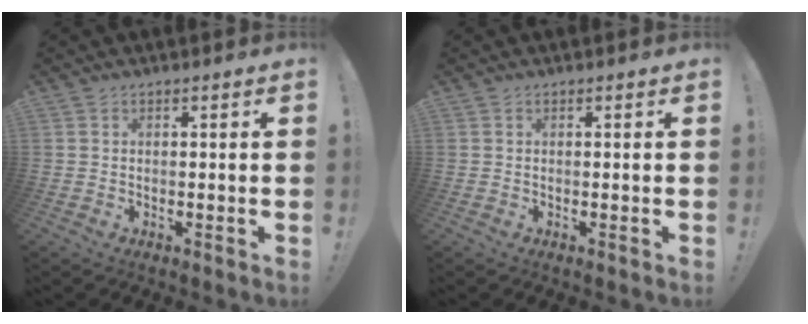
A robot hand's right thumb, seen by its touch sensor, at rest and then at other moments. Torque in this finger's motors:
{"motor_torque": [0.34, -0.20, 0.01, 0.01, -0.09]}